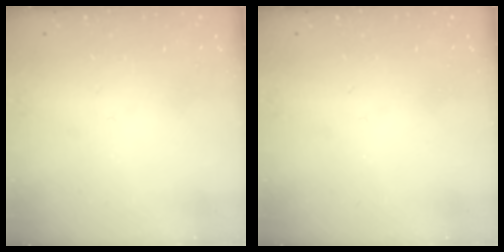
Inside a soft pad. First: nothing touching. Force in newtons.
{"total": 0.0}